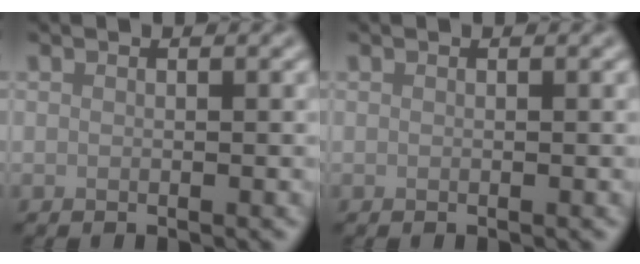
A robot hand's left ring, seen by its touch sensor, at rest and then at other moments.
{"total": 0.0}